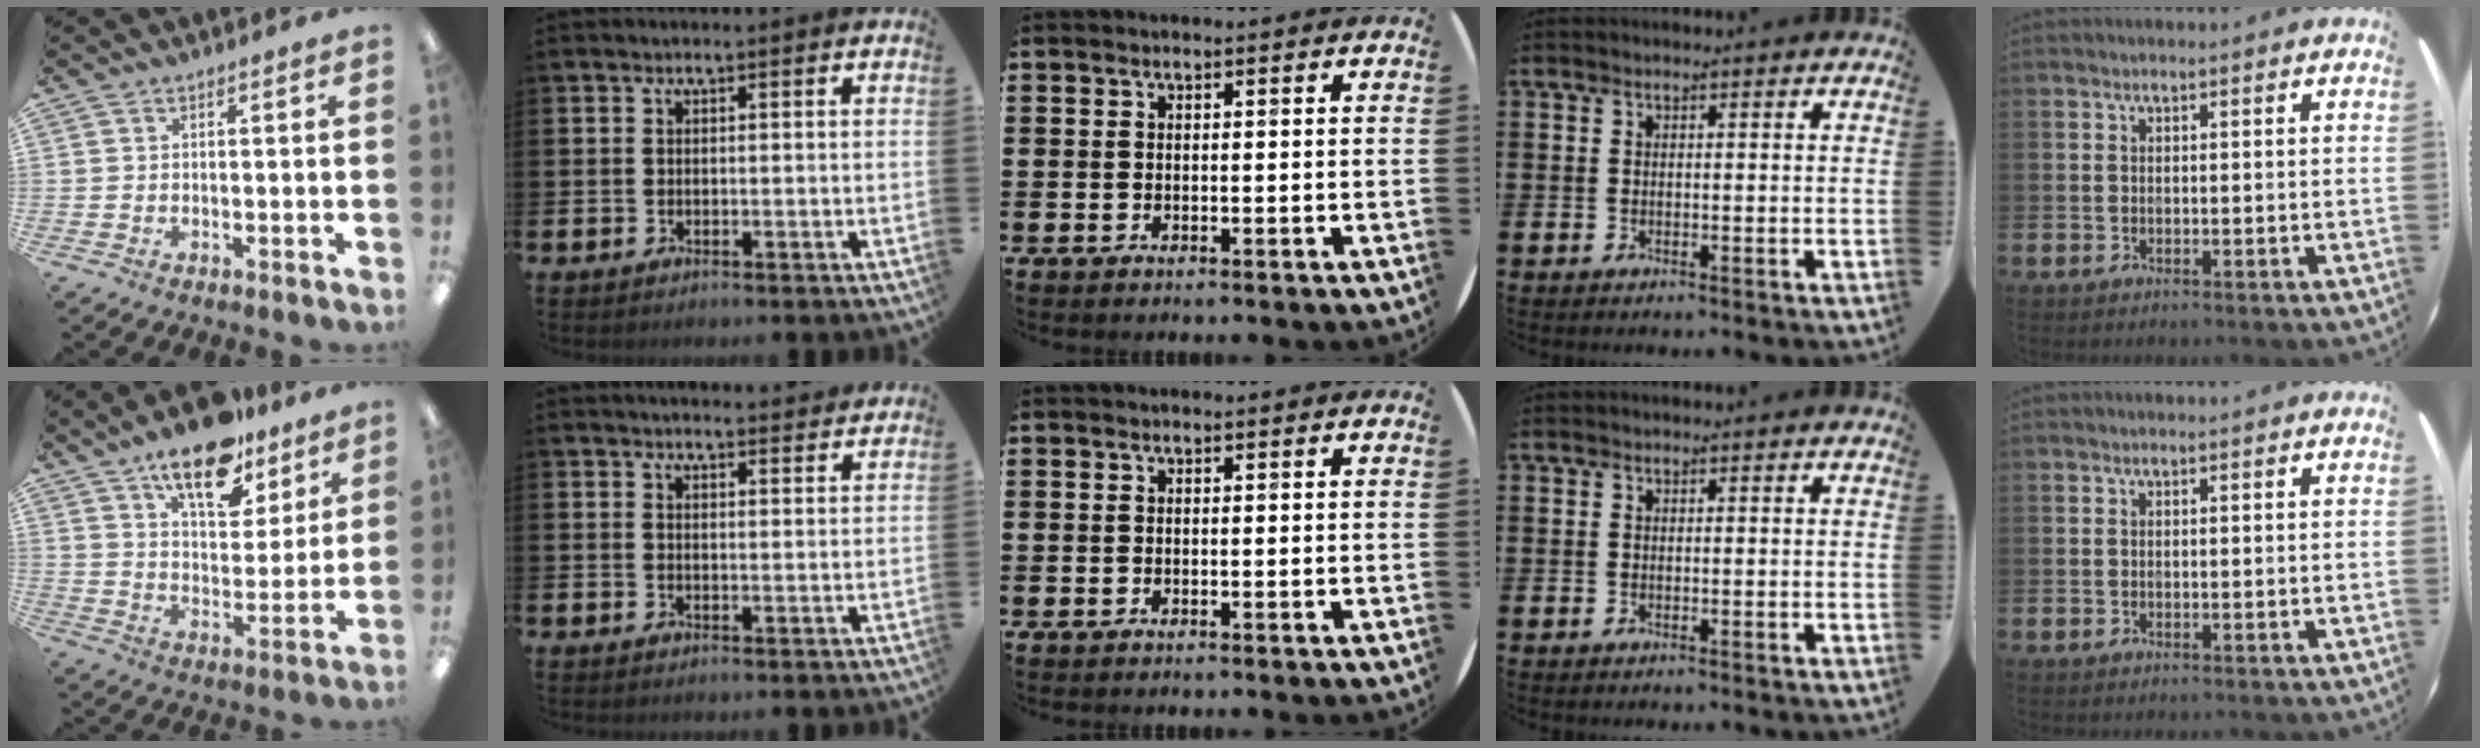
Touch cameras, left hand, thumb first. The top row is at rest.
{"thumb": {"total": 16.4, "force": [11.9, 7.1, 8.8], "torque": [-0.133, -0.064, 0.205]}, "index": {"total": 2.6, "force": [2.6, 0.3, 0.0], "torque": [0.004, -0.018, 0.045]}}